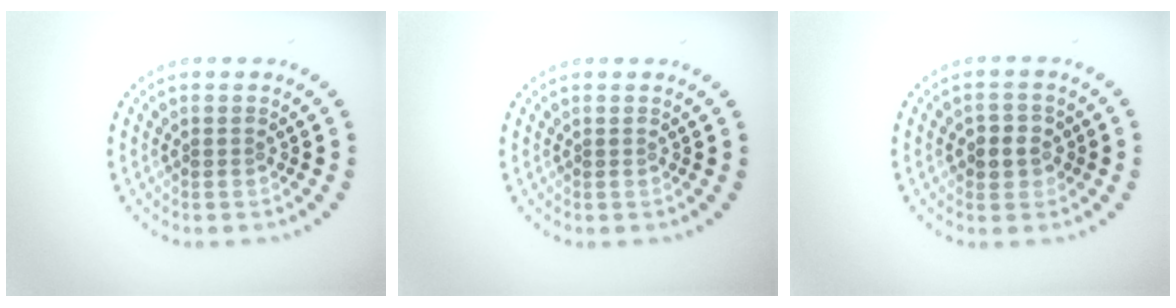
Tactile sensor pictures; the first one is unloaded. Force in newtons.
{"total": 0.0}
{"total": 2.5, "press": 2.4, "slide": 0.5}